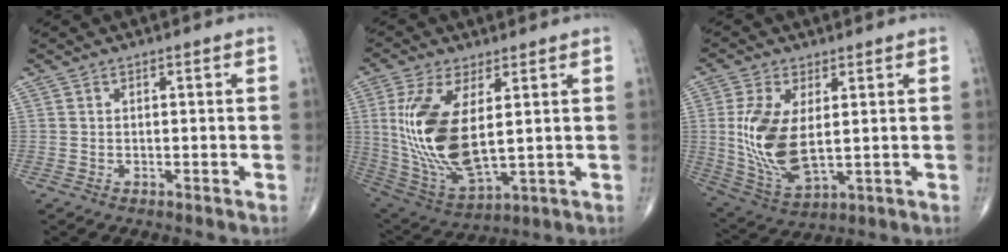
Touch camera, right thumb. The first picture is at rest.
{"total": 17.7, "force": [2.5, 7.7, 15.7], "torque": [-0.328, -0.023, 0.064]}
{"total": 13.2, "force": [1.3, 6.5, 11.4], "torque": [-0.237, -0.013, 0.040]}